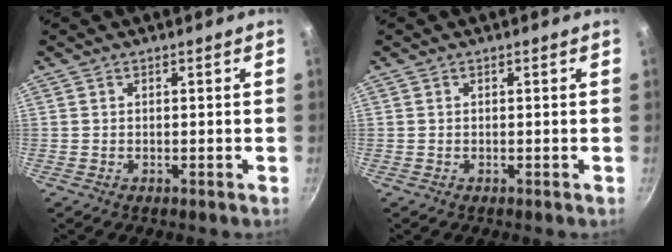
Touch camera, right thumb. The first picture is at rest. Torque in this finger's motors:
{"motor_torque": [-0.12, 0.05, -0.03, 0.53, 0.00]}